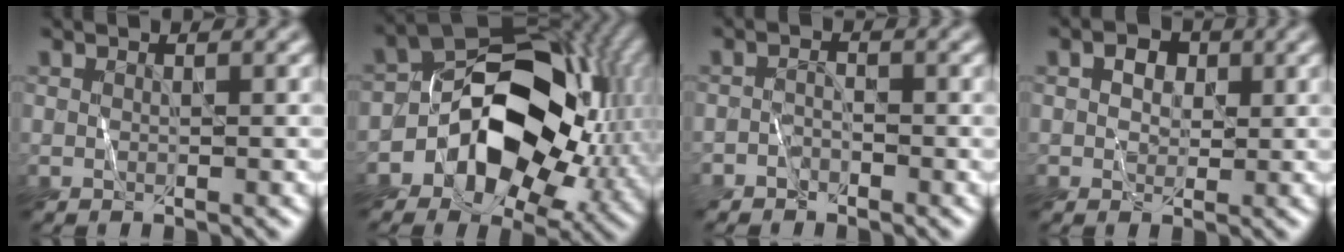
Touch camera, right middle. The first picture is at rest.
{"total": 12.7, "force": [-2.2, 8.8, 9.0], "torque": [-0.118, 0.012, -0.055]}
{"total": 1.0, "force": [-1.0, 0.4, -0.2], "torque": [0.004, 0.012, -0.020]}
{"total": 1.8, "force": [0.6, 1.5, 0.8], "torque": [-0.011, 0.009, 0.008]}